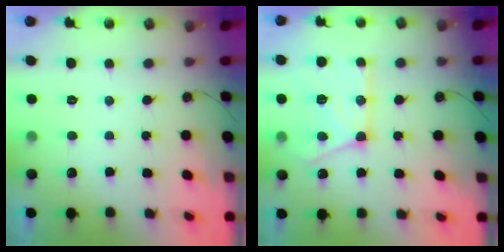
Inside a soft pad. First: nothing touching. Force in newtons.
{"total": 17.0, "press": 17.0, "slide": 1.1}